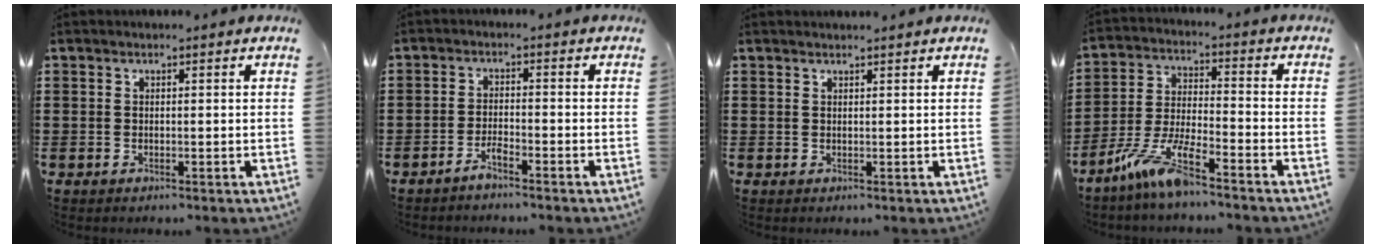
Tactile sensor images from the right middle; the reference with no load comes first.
{"total": 2.2, "force": [-2.0, 0.0, 1.0], "torque": [-0.021, 0.004, -0.038]}
{"total": 0.8, "force": [0.7, -0.4, 0.1], "torque": [-0.005, -0.006, 0.016]}
{"total": 8.8, "force": [-6.9, 0.7, 5.5], "torque": [-0.132, -0.013, -0.139]}